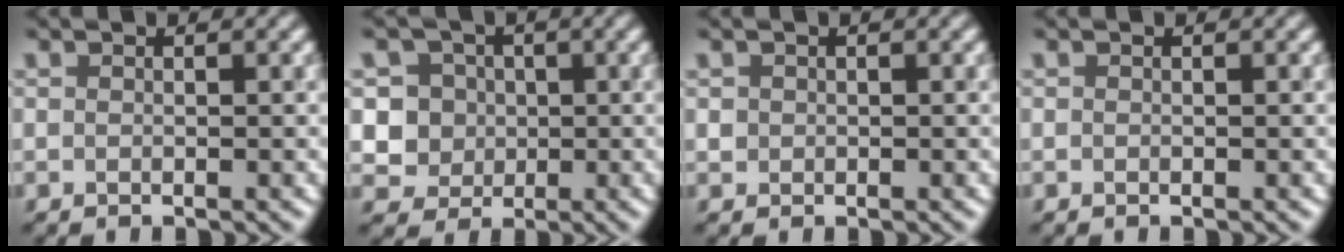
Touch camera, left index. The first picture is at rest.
{"total": 5.4, "force": [1.1, 5.1, 1.5], "torque": [-0.011, 0.023, 0.008]}
{"total": 0.7, "force": [-0.1, 0.7, -0.1], "torque": [0.006, 0.001, -0.003]}
{"total": 0.0}